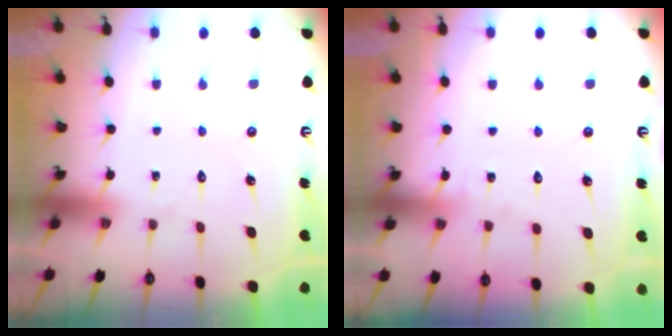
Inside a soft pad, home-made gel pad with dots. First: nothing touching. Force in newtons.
{"total": 4.8, "press": 4.7, "slide": 0.4}